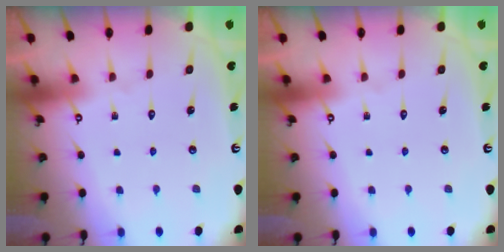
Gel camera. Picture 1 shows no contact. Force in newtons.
{"total": 0.0}